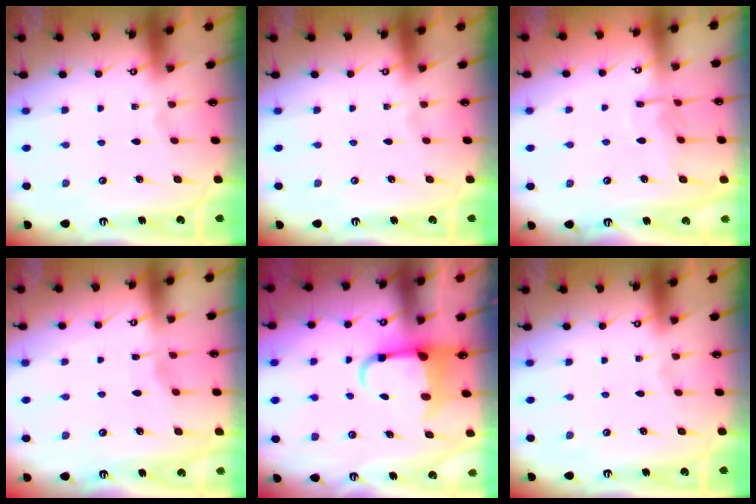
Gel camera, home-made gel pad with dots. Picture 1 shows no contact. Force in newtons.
{"total": 0.0}
{"total": 6.3, "press": 6.3, "slide": 0.5}
{"total": 2.8, "press": 2.8, "slide": 0.4}
{"total": 5.2, "press": 5.0, "slide": 1.2}
{"total": 0.0}